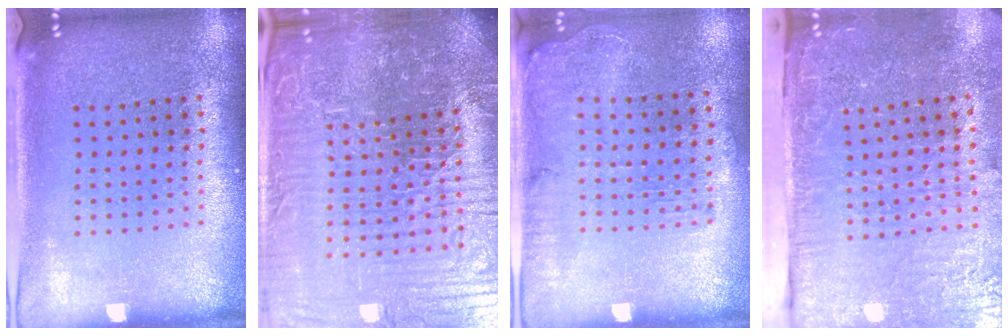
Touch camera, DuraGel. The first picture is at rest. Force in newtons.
{"total": 7.3, "press": 6.6, "slide": 3.1}
{"total": 1.3, "press": 1.2, "slide": 0.5}
{"total": 5.0, "press": 4.1, "slide": 2.9}